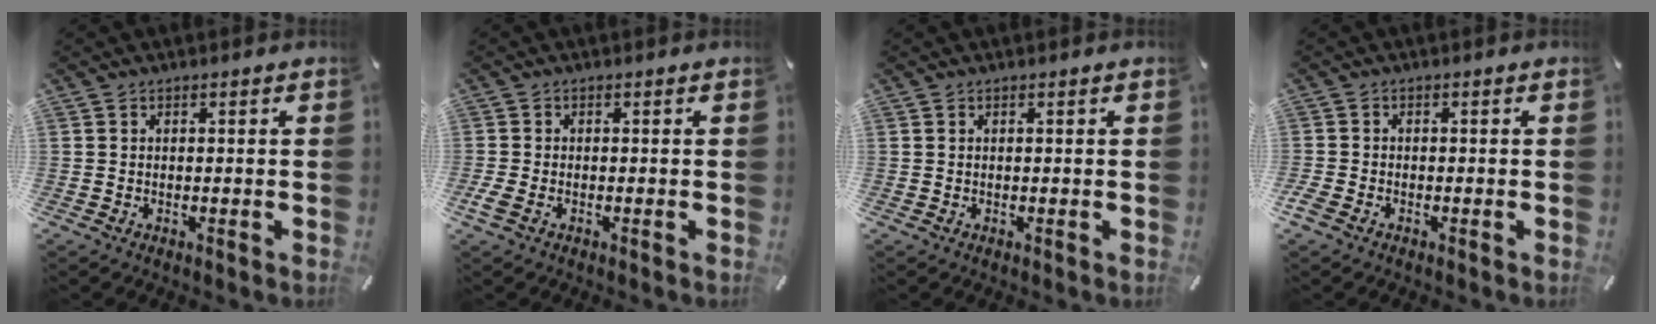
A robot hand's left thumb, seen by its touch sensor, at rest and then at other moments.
{"total": 1.8, "force": [-1.0, 1.0, 1.2], "torque": [-0.029, -0.003, -0.017]}
{"total": 0.0}
{"total": 1.7, "force": [-1.2, 1.0, 0.7], "torque": [-0.011, 0.004, -0.023]}